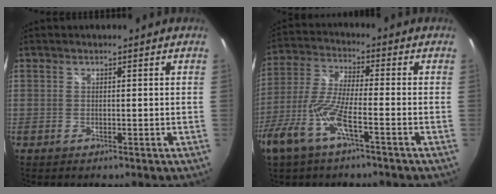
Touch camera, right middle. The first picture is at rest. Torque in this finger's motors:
{"motor_torque": [1.45, -0.69, 0.55, 0.21]}